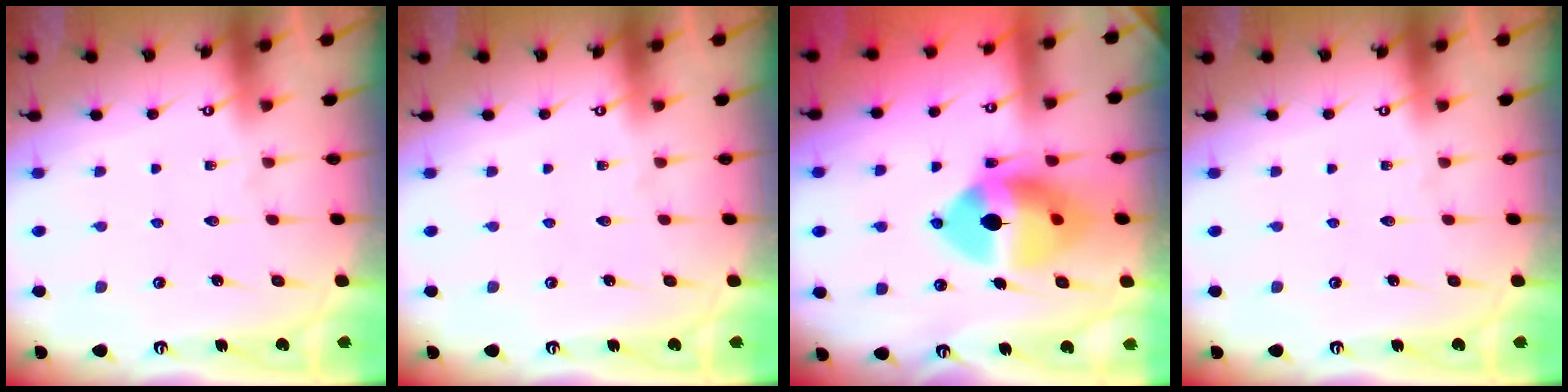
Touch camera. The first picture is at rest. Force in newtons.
{"total": 0.0}
{"total": 14.2, "press": 14.0, "slide": 2.0}
{"total": 0.0}